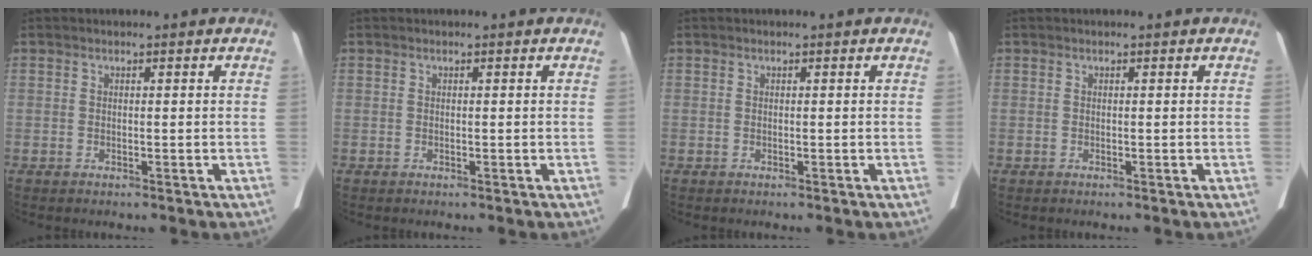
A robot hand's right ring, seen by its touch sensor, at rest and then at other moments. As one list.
[{"total": 0.0}, {"total": 0.0}, {"total": 0.0}]